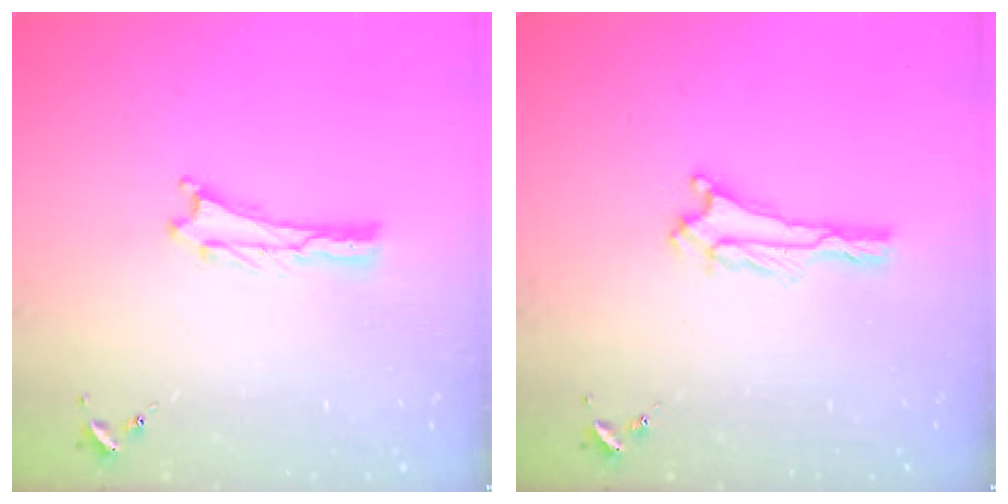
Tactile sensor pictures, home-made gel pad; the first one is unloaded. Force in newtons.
{"total": 0.6, "press": 0.6, "slide": 0.1}